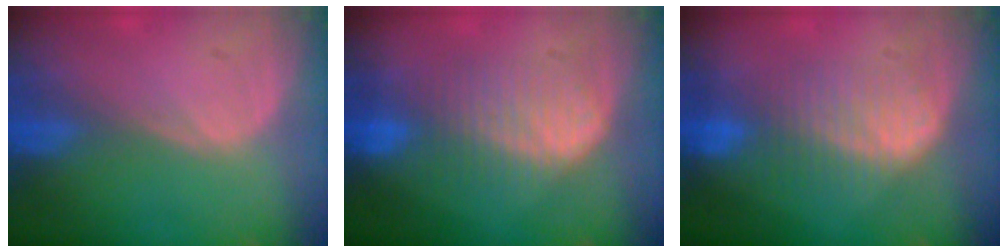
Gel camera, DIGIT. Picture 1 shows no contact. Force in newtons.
{"total": 7.3, "press": 7.3, "slide": 0.1}
{"total": 6.9, "press": 6.8, "slide": 1.1}